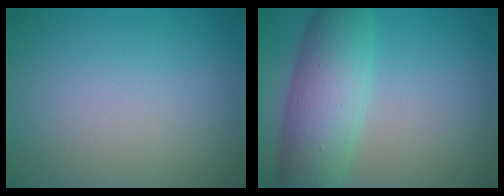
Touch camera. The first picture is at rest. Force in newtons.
{"total": 7.4, "press": 7.4, "slide": 0.2}